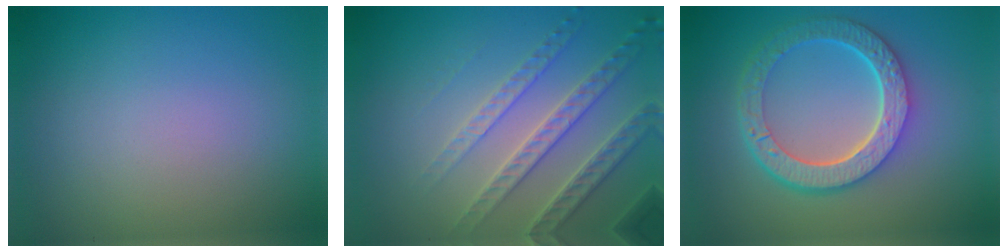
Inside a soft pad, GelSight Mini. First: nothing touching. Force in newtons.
{"total": 4.1, "press": 3.9, "slide": 1.3}
{"total": 6.6, "press": 4.9, "slide": 4.4}